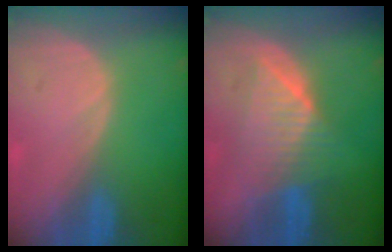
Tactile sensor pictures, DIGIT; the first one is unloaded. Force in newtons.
{"total": 6.6, "press": 6.6, "slide": 0.1}